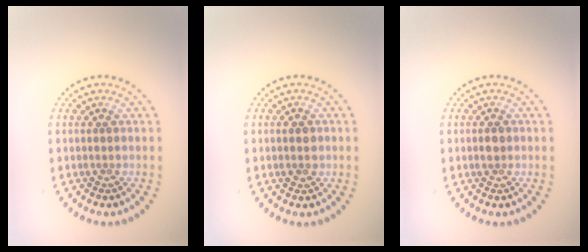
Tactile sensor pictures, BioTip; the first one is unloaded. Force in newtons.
{"total": 1.7, "press": 1.7, "slide": 0.1}
{"total": 1.1, "press": 1.1, "slide": 0.2}